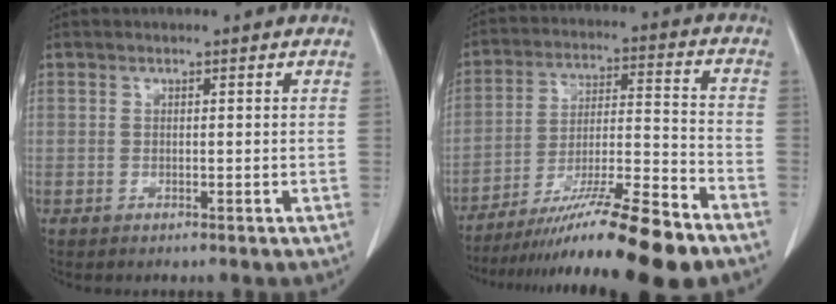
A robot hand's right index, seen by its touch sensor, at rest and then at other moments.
{"total": 18.1, "force": [-14.2, -0.3, 11.3], "torque": [-0.172, -0.017, -0.240]}